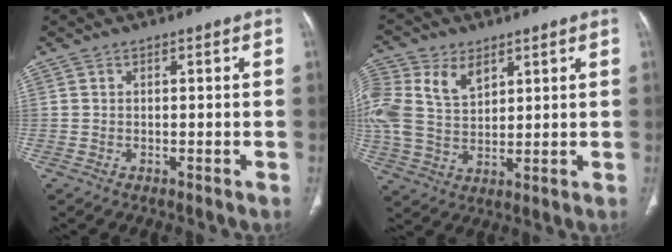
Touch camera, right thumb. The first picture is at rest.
{"total": 13.6, "force": [5.7, 8.9, 8.7], "torque": [-0.197, -0.004, 0.115]}